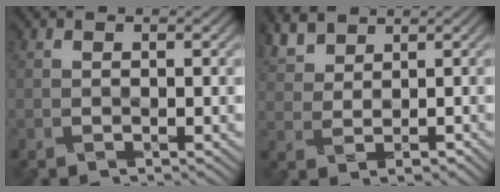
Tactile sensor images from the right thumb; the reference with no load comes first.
{"total": 3.9, "force": [3.0, 1.9, 1.7], "torque": [-0.048, 0.011, 0.065]}